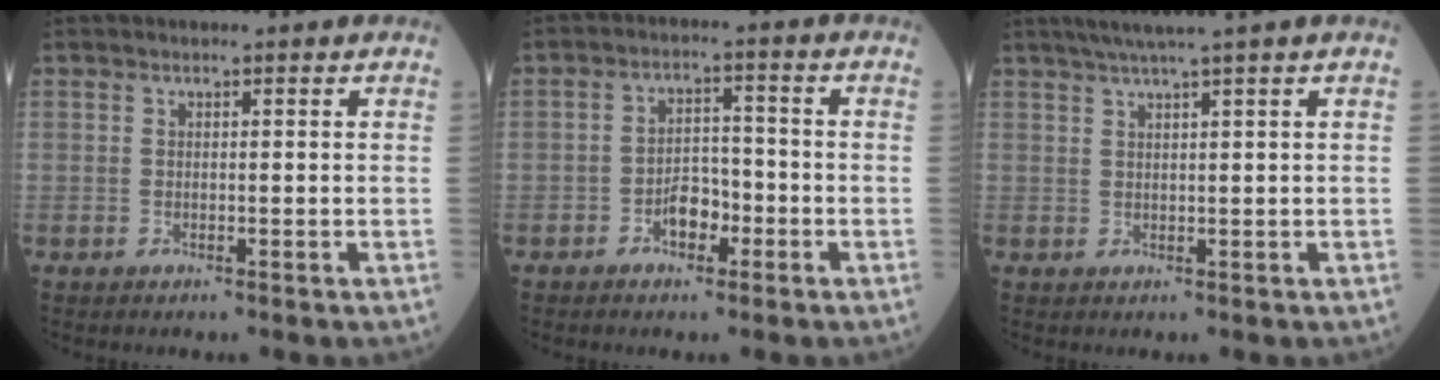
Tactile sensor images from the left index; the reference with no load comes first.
{"total": 4.5, "force": [-2.3, 2.5, 2.9], "torque": [-0.048, 0.010, -0.045]}
{"total": 4.2, "force": [3.0, -1.4, 2.6], "torque": [-0.044, 0.008, 0.056]}